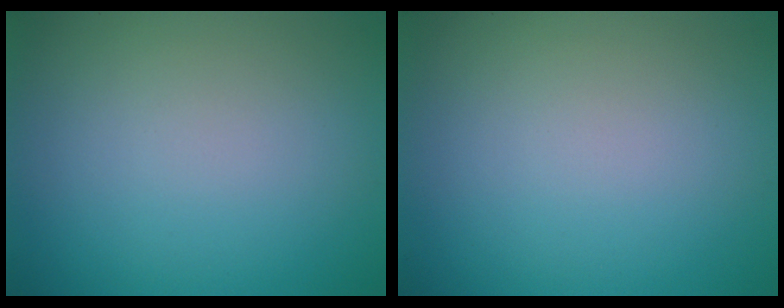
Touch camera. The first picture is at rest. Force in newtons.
{"total": 0.0}